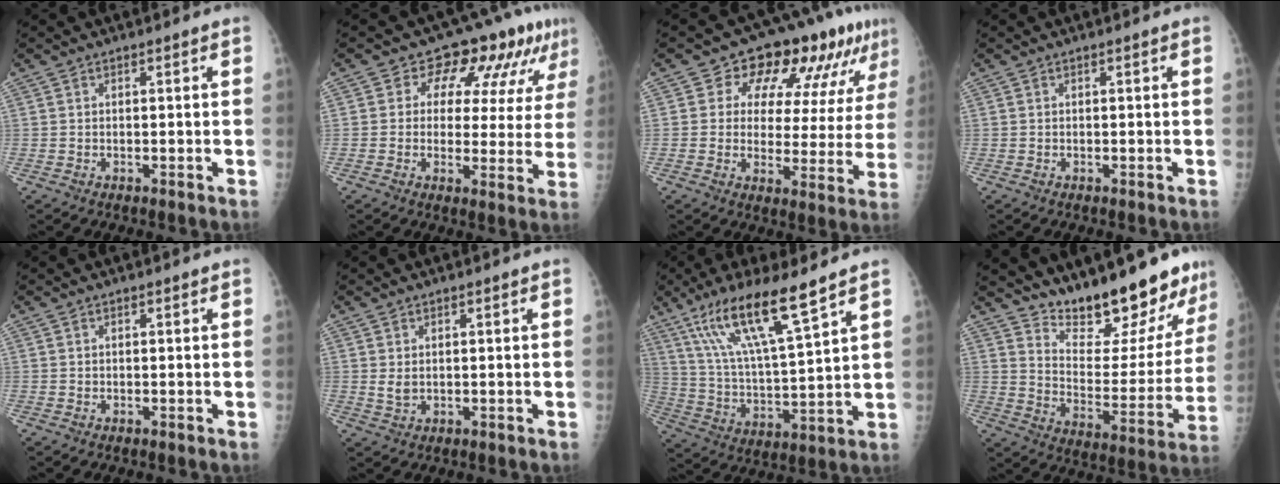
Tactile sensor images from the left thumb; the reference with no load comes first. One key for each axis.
{"total": 12.0, "fx": 6.7, "fy": 7.0, "fz": 7.0, "tx": -0.052, "ty": -0.017, "tz": 0.079}
{"total": 15.8, "fx": 9.0, "fy": 8.3, "fz": 9.9, "tx": -0.085, "ty": -0.024, "tz": 0.116}
{"total": 0.0}
{"total": 0.0}
{"total": 2.0, "fx": 0.6, "fy": 1.4, "fz": 1.4, "tx": -0.021, "ty": -0.007, "tz": 0.016}
{"total": 16.6, "fx": 10.8, "fy": 2.1, "fz": 12.4, "tx": -0.229, "ty": -0.046, "tz": 0.209}
{"total": 20.7, "fx": 17.6, "fy": 5.2, "fz": 9.7, "tx": -0.101, "ty": -0.126, "tz": 0.262}